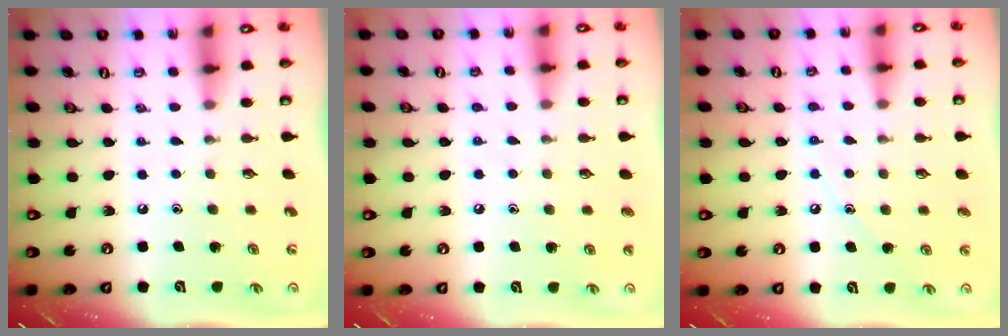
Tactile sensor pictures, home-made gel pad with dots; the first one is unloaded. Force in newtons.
{"total": 5.2, "press": 5.1, "slide": 0.6}
{"total": 5.9, "press": 5.9, "slide": 0.5}